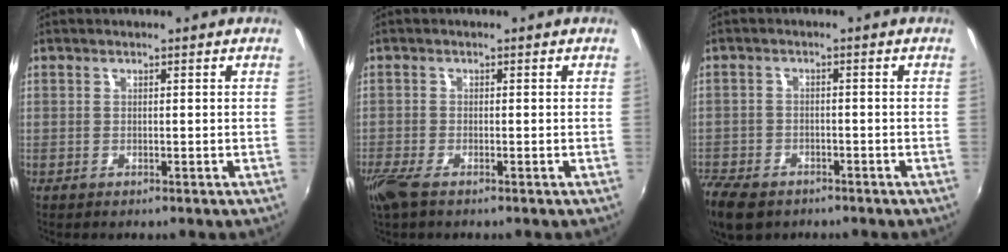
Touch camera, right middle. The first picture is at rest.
{"total": 4.0, "force": [-2.7, 1.0, 2.7], "torque": [-0.067, -0.015, -0.055]}
{"total": 9.1, "force": [-6.3, 5.1, 4.0], "torque": [-0.121, -0.023, -0.118]}